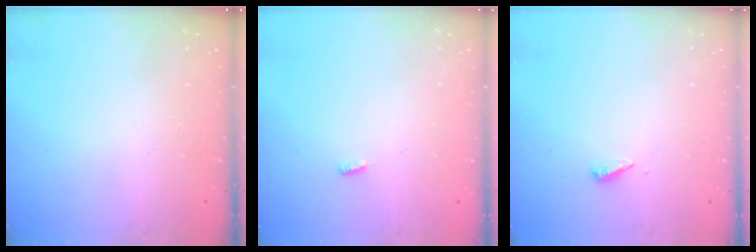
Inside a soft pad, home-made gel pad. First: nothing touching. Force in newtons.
{"total": 3.0, "press": 2.9, "slide": 0.8}
{"total": 2.8, "press": 2.8, "slide": 0.2}